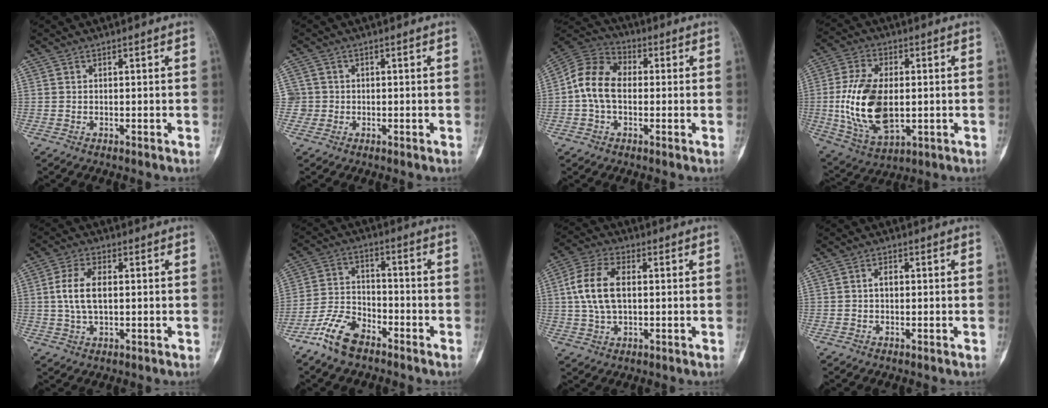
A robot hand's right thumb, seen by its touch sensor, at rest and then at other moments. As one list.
[{"total": 2.5, "force": [-0.1, 2.5, -0.1], "torque": [0.022, 0.009, -0.004]}, {"total": 10.7, "force": [-0.4, 7.5, 7.6], "torque": [-0.139, 0.032, -0.021]}, {"total": 17.2, "force": [-0.7, 9.9, 14.0], "torque": [-0.269, -0.003, 0.001]}, {"total": 7.5, "force": [0.7, 4.1, 6.3], "torque": [-0.125, 0.009, 0.012]}, {"total": 9.6, "force": [-6.7, 4.6, 5.2], "torque": [-0.106, 0.035, -0.137]}, {"total": 10.7, "force": [1.1, 6.2, 8.6], "torque": [-0.171, 0.016, 0.020]}, {"total": 1.9, "force": [0.0, 1.3, 1.4], "torque": [-0.017, 0.008, -0.002]}]